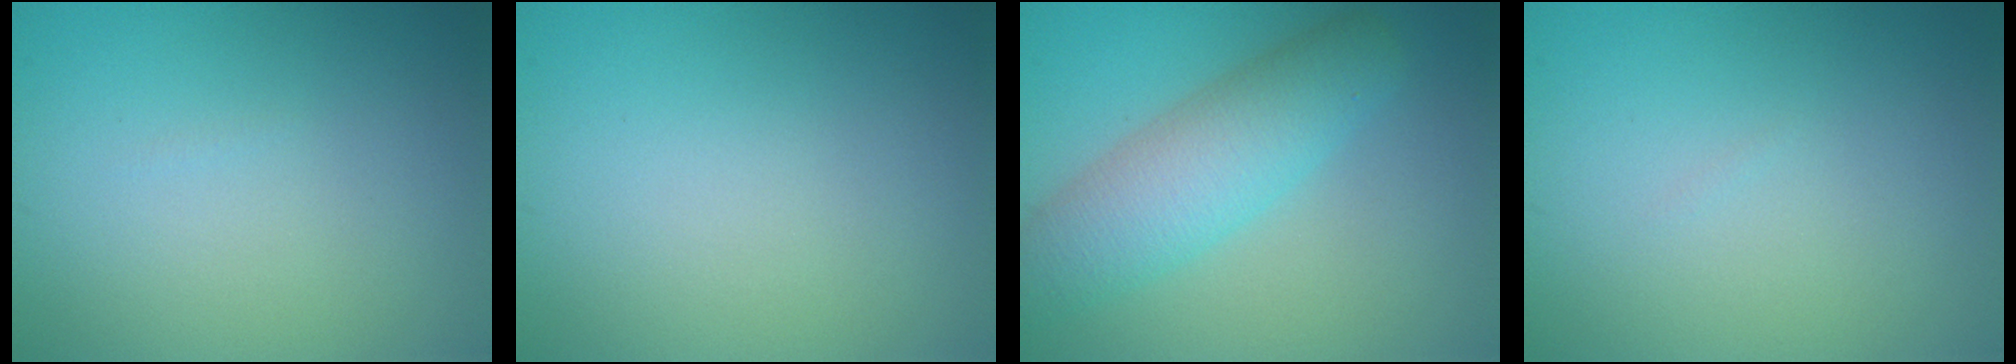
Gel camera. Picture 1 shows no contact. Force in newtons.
{"total": 0.0}
{"total": 5.7, "press": 5.7, "slide": 0.1}
{"total": 0.0}